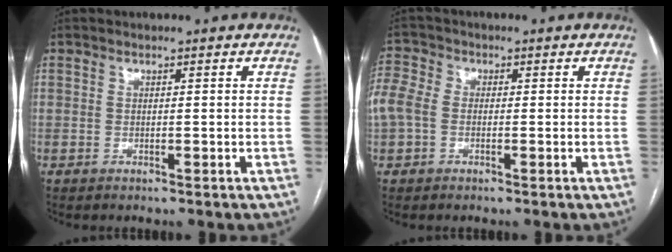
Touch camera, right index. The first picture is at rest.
{"total": 11.5, "force": [0.3, 9.5, 6.5], "torque": [-0.204, 0.039, 0.007]}